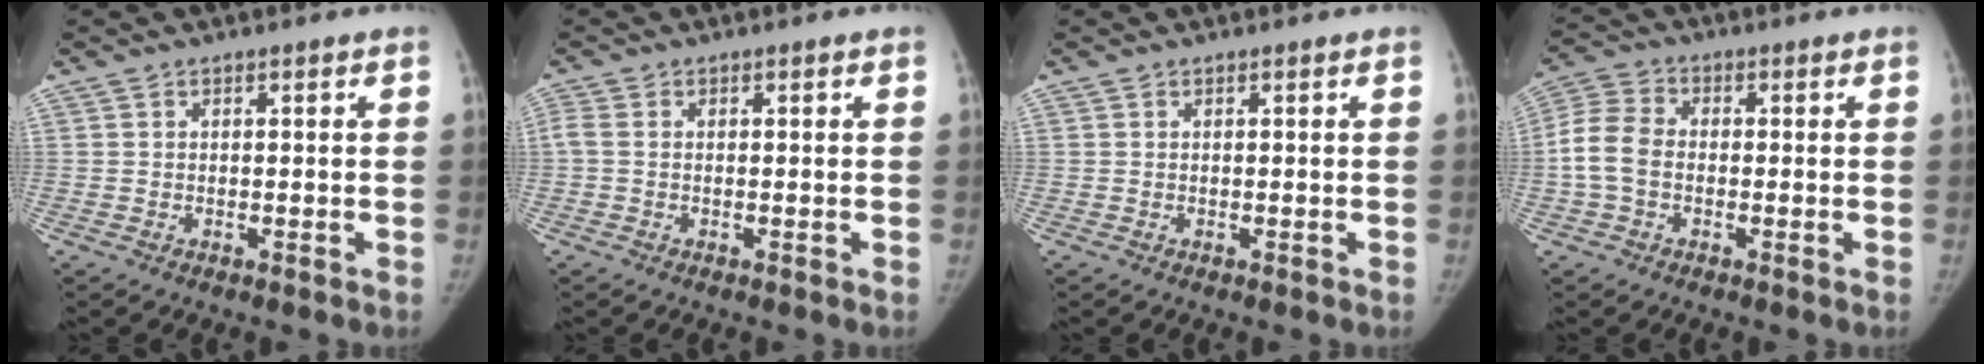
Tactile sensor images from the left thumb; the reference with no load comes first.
{"total": 1.6, "force": [-0.1, 0.9, 1.3], "torque": [-0.036, -0.002, -0.006]}
{"total": 0.0}
{"total": 7.3, "force": [-1.2, 5.3, 4.8], "torque": [-0.099, 0.018, -0.036]}